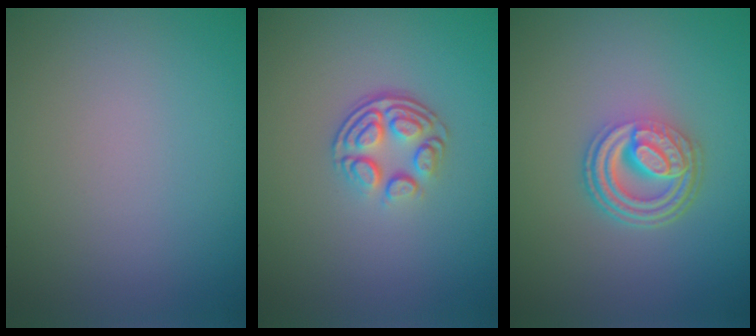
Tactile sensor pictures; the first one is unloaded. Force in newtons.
{"total": 3.7, "press": 2.5, "slide": 2.7}
{"total": 4.9, "press": 3.4, "slide": 3.5}